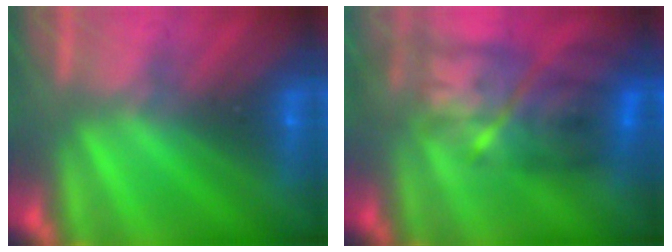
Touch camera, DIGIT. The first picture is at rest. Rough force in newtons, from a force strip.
{"total": 9.4}